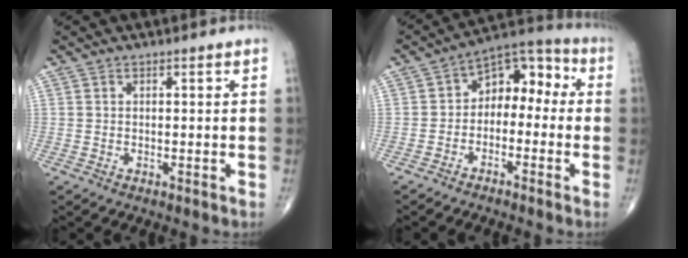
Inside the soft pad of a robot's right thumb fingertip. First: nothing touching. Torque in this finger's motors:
{"motor_torque": [-0.15, -0.05, 0.16, -0.08, 0.01]}